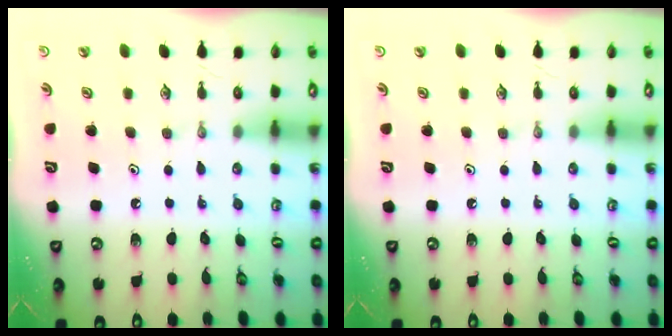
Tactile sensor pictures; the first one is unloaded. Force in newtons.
{"total": 0.0}